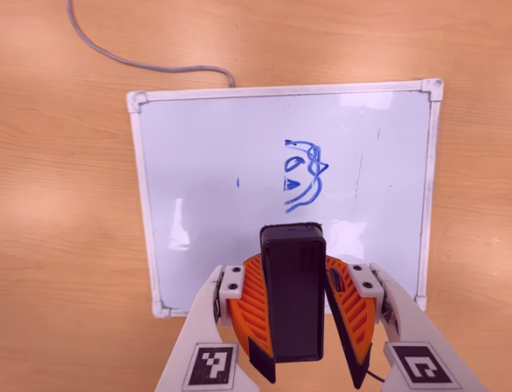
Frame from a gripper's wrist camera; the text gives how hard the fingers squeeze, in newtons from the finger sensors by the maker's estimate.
{"total": 7.9, "left": 8.9, "right": 7.0}